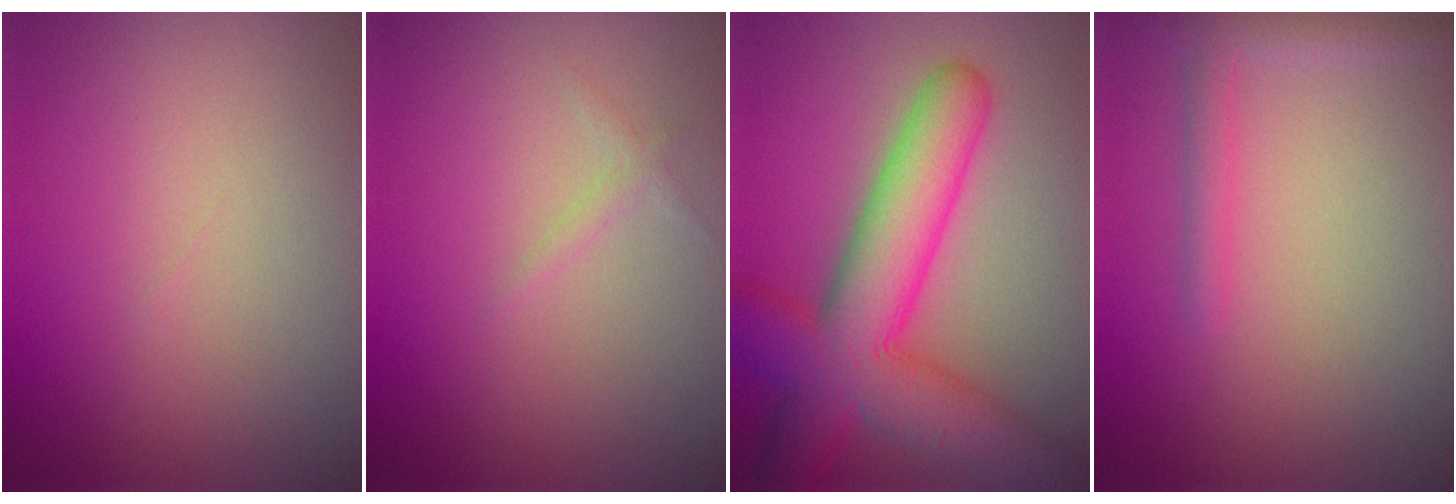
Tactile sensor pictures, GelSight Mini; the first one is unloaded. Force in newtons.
{"total": 0.7, "press": 0.7, "slide": 0.1}
{"total": 10.1, "press": 10.0, "slide": 0.5}
{"total": 1.9, "press": 1.8, "slide": 0.2}